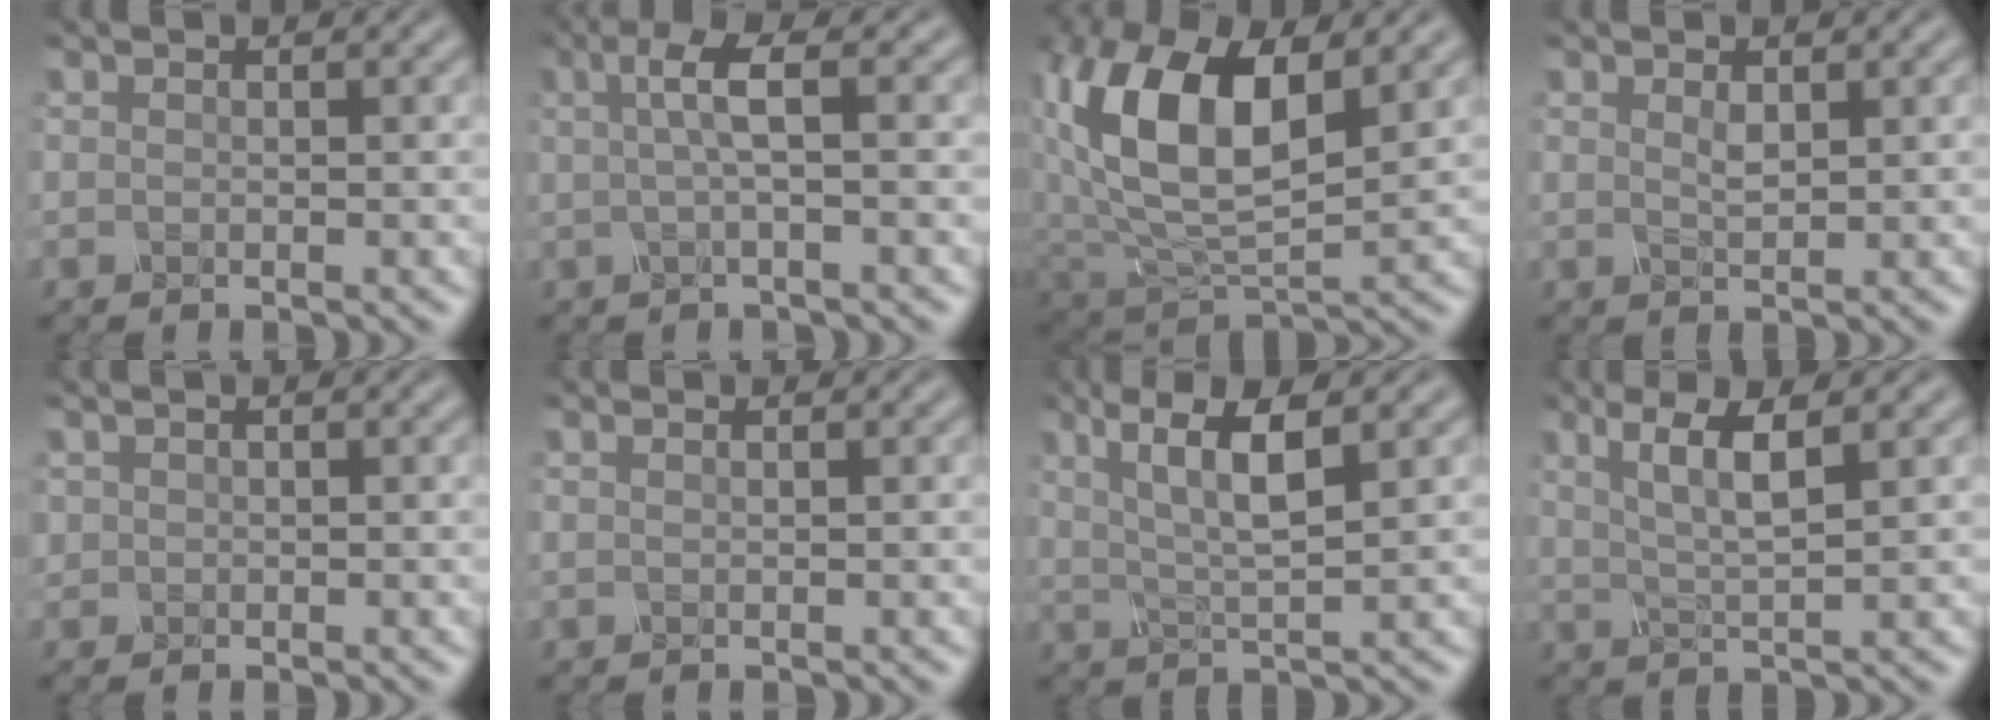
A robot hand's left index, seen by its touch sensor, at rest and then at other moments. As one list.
[{"total": 3.1, "force": [0.1, 0.6, 3.0], "torque": [-0.056, 0.006, 0.000]}, {"total": 10.6, "force": [2.6, 5.7, 8.6], "torque": [-0.178, 0.001, 0.044]}, {"total": 1.0, "force": [0.4, 0.4, 0.8], "torque": [-0.020, -0.002, 0.009]}, {"total": 0.7, "force": [0.2, 0.7, -0.1], "torque": [0.000, 0.000, 0.006]}, {"total": 0.6, "force": [0.4, 0.2, 0.4], "torque": [-0.007, -0.003, 0.000]}, {"total": 6.0, "force": [2.1, 1.6, 5.4], "torque": [-0.102, -0.002, 0.039]}, {"total": 4.3, "force": [1.5, 1.0, 3.9], "torque": [-0.078, -0.004, 0.030]}]